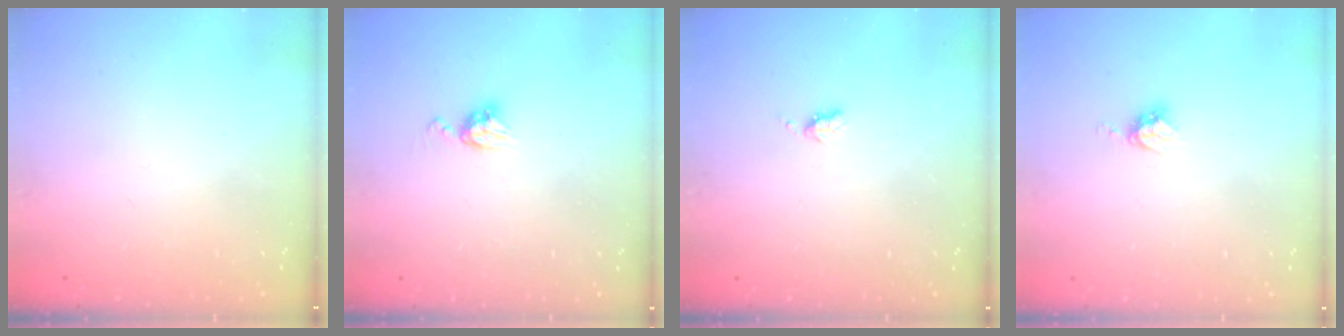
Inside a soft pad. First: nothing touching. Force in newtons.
{"total": 5.9, "press": 5.9, "slide": 0.5}
{"total": 3.3, "press": 3.3, "slide": 0.6}
{"total": 4.9, "press": 4.9, "slide": 0.1}